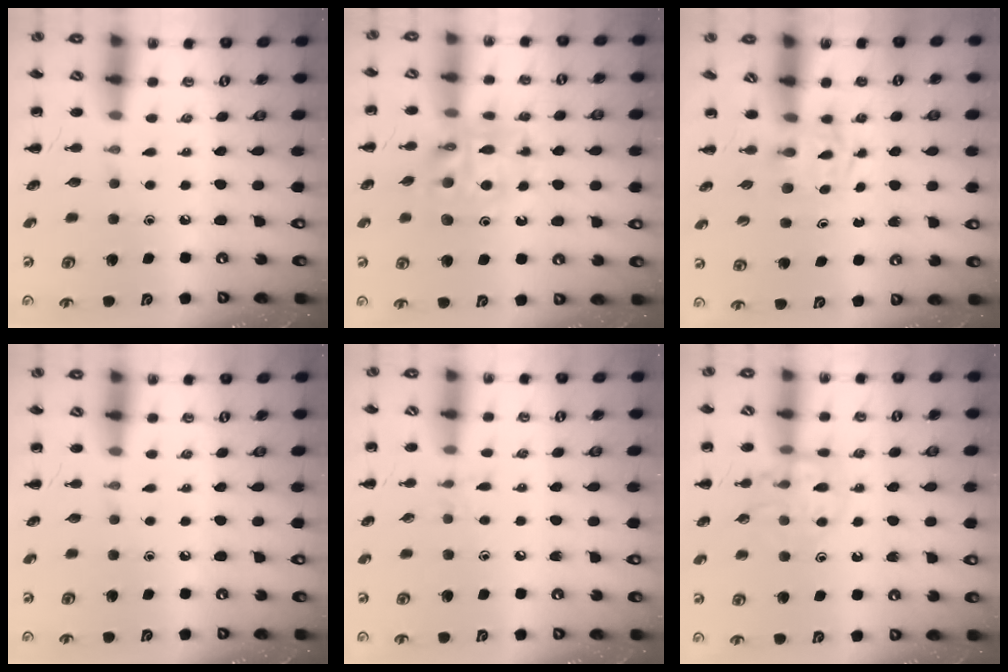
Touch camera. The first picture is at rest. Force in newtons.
{"total": 12.0, "press": 11.6, "slide": 3.2}
{"total": 1.8, "press": 1.4, "slide": 1.1}
{"total": 0.0}
{"total": 5.7, "press": 5.3, "slide": 2.2}
{"total": 11.3, "press": 11.2, "slide": 1.4}